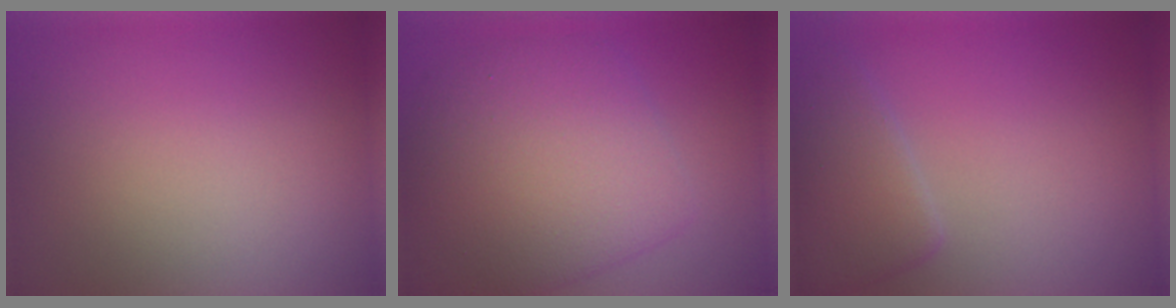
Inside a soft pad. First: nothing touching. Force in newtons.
{"total": 8.2, "press": 8.2, "slide": 0.3}
{"total": 3.5, "press": 3.5, "slide": 0.1}